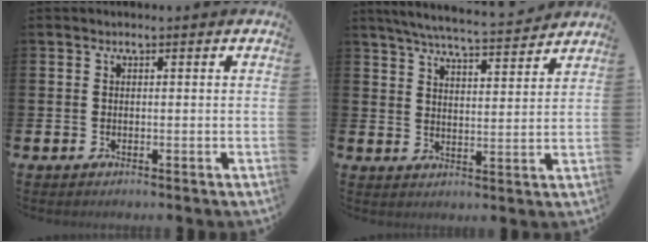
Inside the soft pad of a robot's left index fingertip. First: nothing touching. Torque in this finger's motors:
{"motor_torque": [0.57, -0.77, 0.22, 0.12]}